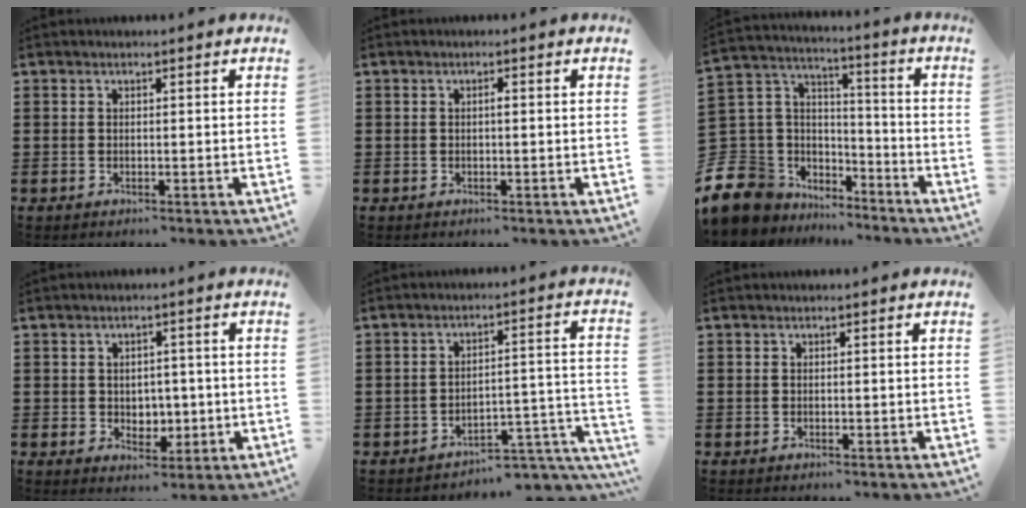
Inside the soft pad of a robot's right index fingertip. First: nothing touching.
{"total": 0.7, "force": [0.0, 0.1, 0.7], "torque": [-0.013, -0.004, 0.000]}
{"total": 9.7, "force": [-5.3, 8.0, 1.7], "torque": [-0.099, -0.010, -0.101]}
{"total": 3.0, "force": [0.2, 2.8, 1.1], "torque": [-0.018, 0.004, -0.004]}
{"total": 4.1, "force": [-3.9, 0.7, 1.0], "torque": [-0.021, 0.001, -0.081]}
{"total": 0.0}